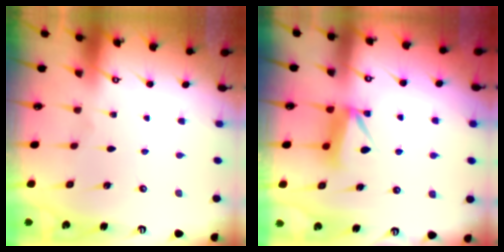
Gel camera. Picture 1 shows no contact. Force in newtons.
{"total": 8.2, "press": 8.1, "slide": 0.6}